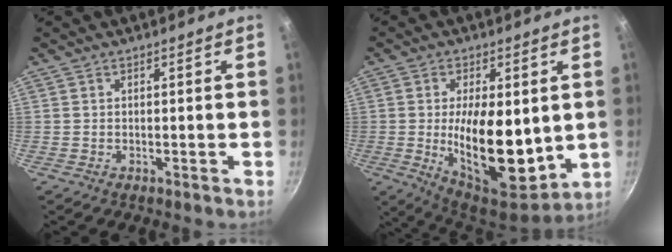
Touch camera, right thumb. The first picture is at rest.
{"total": 18.6, "force": [-0.2, 8.8, 16.4], "torque": [-0.240, -0.028, 0.007]}